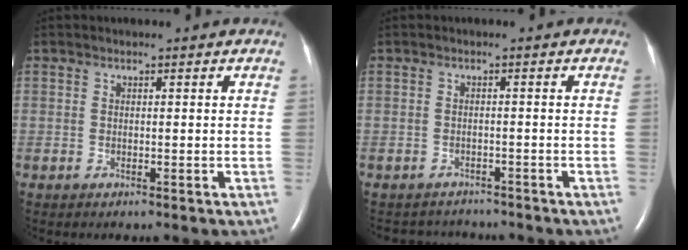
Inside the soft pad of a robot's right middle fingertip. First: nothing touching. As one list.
[{"total": 4.5, "force": [-4.3, 1.4, -0.3], "torque": [-0.001, 0.002, -0.058]}]